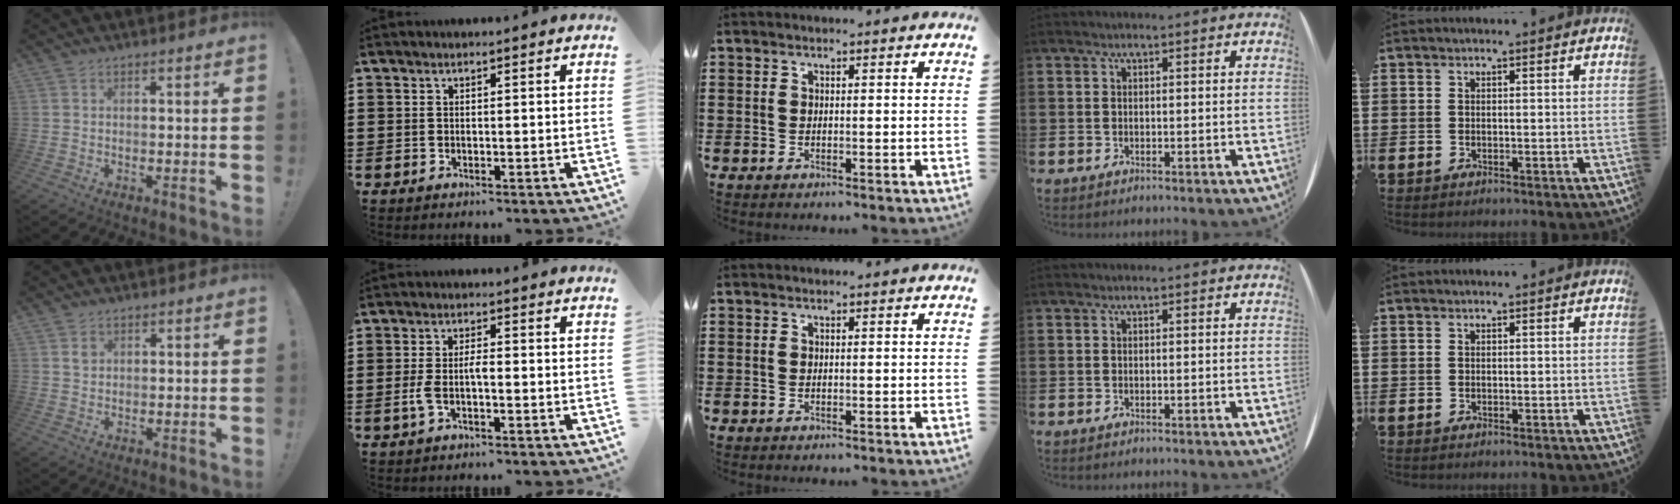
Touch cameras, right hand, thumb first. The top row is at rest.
{"thumb": {"total": 1.5, "force": [0.9, 1.2, 0.4], "torque": [0.007, -0.007, 0.014]}, "index": {"total": 3.3, "force": [-0.9, 1.0, 3.0], "torque": [-0.076, -0.004, -0.023]}}